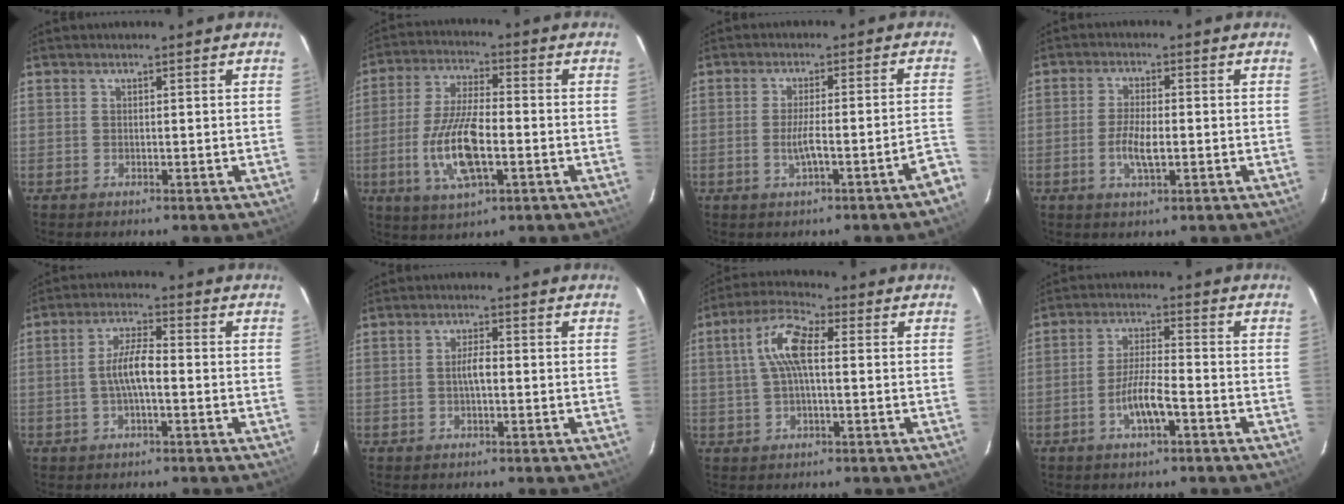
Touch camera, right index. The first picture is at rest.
{"total": 12.7, "force": [-3.4, 4.3, 11.4], "torque": [-0.237, -0.009, -0.062]}
{"total": 6.8, "force": [-3.9, -0.3, 5.6], "torque": [-0.077, -0.002, -0.053]}
{"total": 5.0, "force": [-1.4, 1.6, 4.6], "torque": [-0.093, -0.004, -0.026]}
{"total": 5.9, "force": [-1.3, 1.3, 5.6], "torque": [-0.112, 0.009, -0.023]}
{"total": 2.2, "force": [-0.3, 0.8, 2.0], "torque": [-0.038, 0.004, -0.006]}
{"total": 8.1, "force": [0.9, 2.7, 7.6], "torque": [-0.157, 0.021, 0.016]}
{"total": 8.0, "force": [-3.9, 1.5, 6.9], "torque": [-0.136, -0.002, -0.070]}